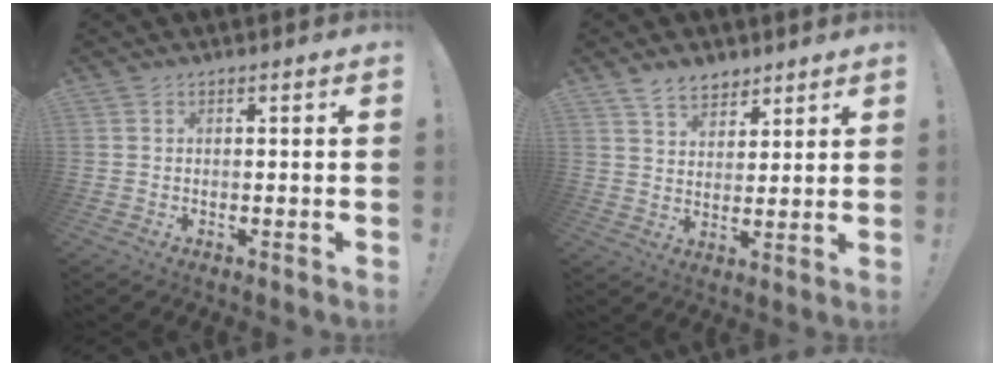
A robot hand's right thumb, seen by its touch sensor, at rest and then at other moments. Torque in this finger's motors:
{"motor_torque": [0.37, 1.19, 0.65, 0.53, -0.02]}